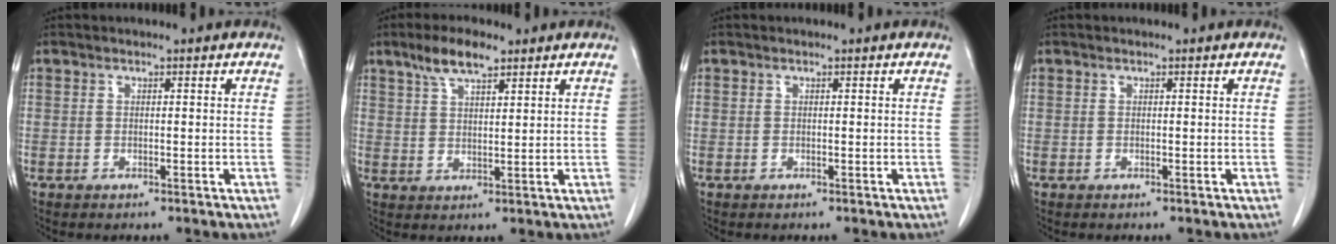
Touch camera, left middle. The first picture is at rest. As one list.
[{"total": 6.1, "force": [4.3, 1.5, 4.0], "torque": [-0.082, 0.009, 0.082]}, {"total": 0.0}, {"total": 0.0}]